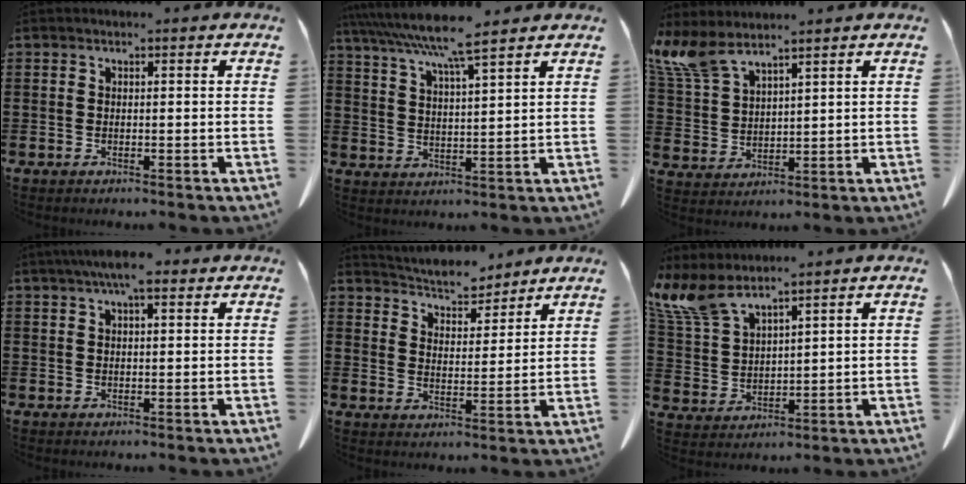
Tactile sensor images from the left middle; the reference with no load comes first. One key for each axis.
{"total": 7.3, "fx": 5.9, "fy": -0.5, "fz": 4.3, "tx": -0.102, "ty": -0.029, "tz": 0.098}
{"total": 7.4, "fx": 5.7, "fy": 1.9, "fz": 4.3, "tx": -0.115, "ty": -0.020, "tz": 0.103}
{"total": 4.7, "fx": 2.9, "fy": 1.2, "fz": 3.5, "tx": -0.066, "ty": 0.004, "tz": 0.049}
{"total": 5.6, "fx": 5.5, "fy": 0.8, "fz": 0.5, "tx": -0.035, "ty": -0.029, "tz": 0.098}
{"total": 8.2, "fx": 6.3, "fy": 2.2, "fz": 4.7, "tx": -0.125, "ty": -0.026, "tz": 0.115}